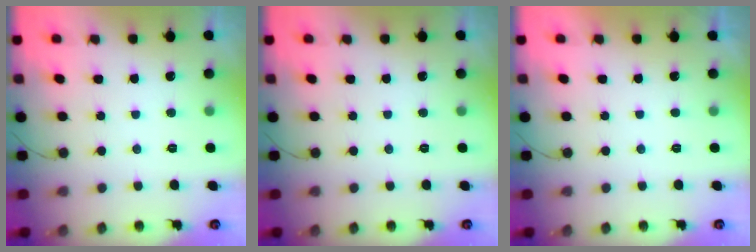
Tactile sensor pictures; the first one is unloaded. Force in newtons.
{"total": 0.0}
{"total": 2.2, "press": 2.2, "slide": 0.4}